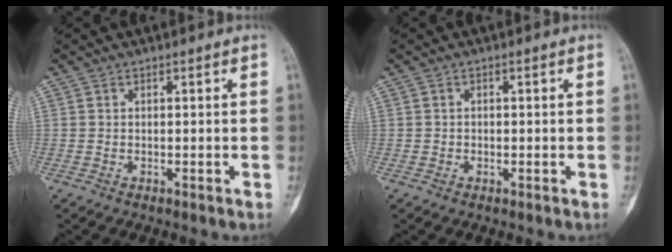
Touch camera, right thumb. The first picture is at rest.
{"total": 0.6, "force": [-0.1, 0.6, 0.1], "torque": [0.001, 0.003, -0.003]}